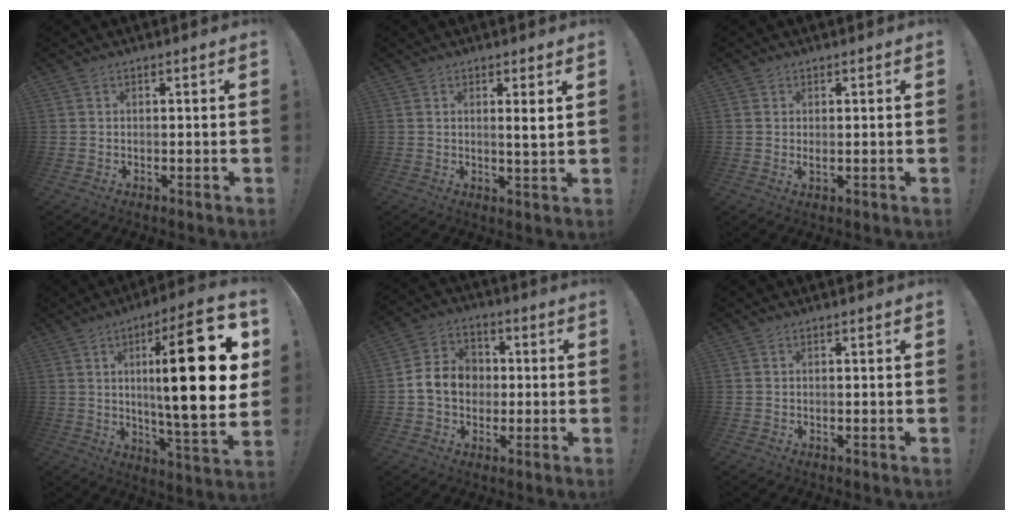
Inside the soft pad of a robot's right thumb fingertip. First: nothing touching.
{"total": 3.5, "force": [1.7, -0.4, 3.0], "torque": [-0.037, -0.019, 0.021]}
{"total": 1.1, "force": [0.7, 0.6, 0.7], "torque": [-0.001, -0.005, 0.009]}
{"total": 25.2, "force": [4.9, 5.1, 24.2], "torque": [-0.375, -0.023, 0.064]}
{"total": 11.2, "force": [-0.6, 9.6, 5.7], "torque": [-0.088, 0.016, -0.005]}
{"total": 0.0}